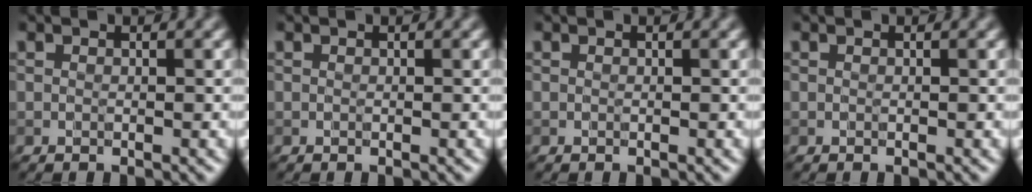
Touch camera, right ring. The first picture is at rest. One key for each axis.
{"total": 0.0}
{"total": 0.0}
{"total": 0.0}